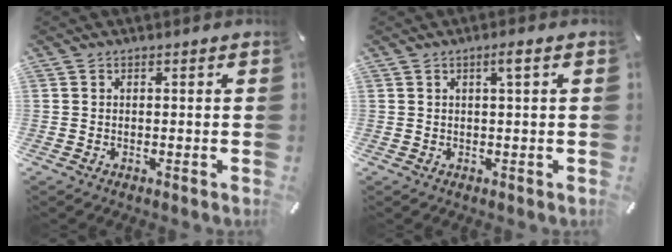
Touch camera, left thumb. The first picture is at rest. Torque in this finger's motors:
{"motor_torque": [0.44, 0.25, 0.36, -0.21, 0.14]}